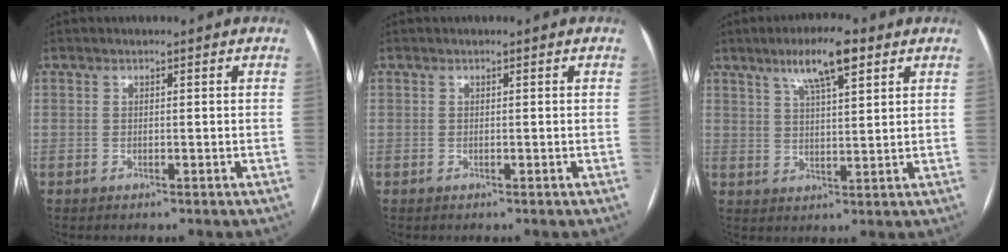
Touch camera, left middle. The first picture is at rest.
{"total": 0.0}
{"total": 8.0, "force": [4.8, 1.4, 6.2], "torque": [-0.114, 0.011, 0.083]}